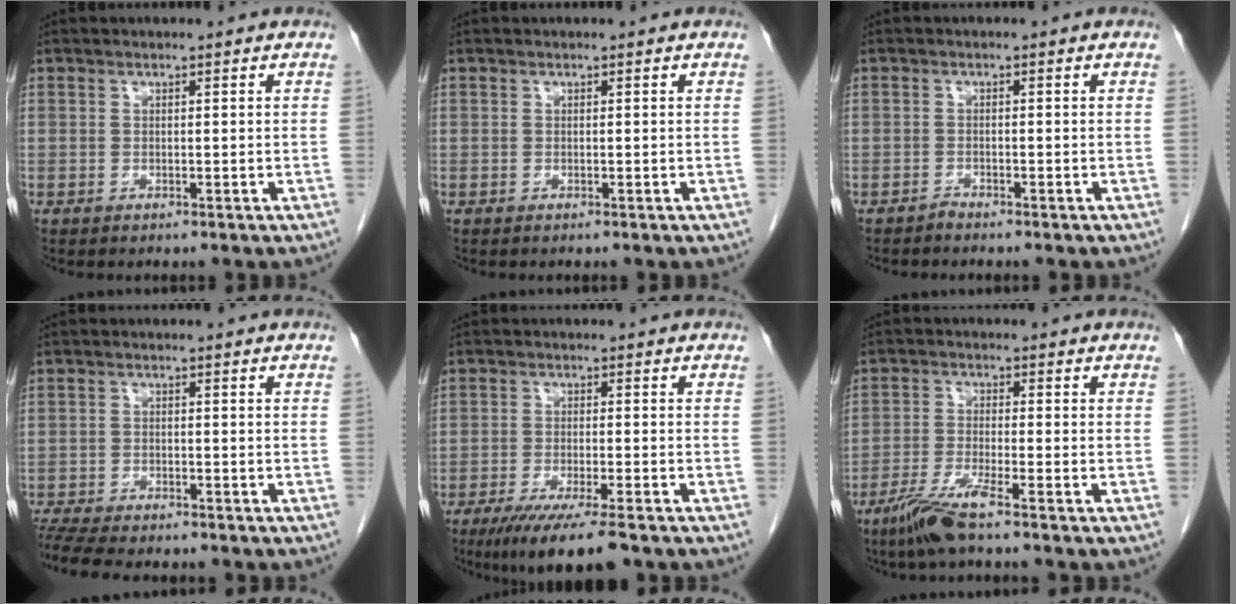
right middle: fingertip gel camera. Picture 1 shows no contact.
{"total": 0.0}
{"total": 0.7, "force": [-0.7, 0.0, 0.0], "torque": [0.001, -0.002, -0.014]}
{"total": 10.4, "force": [-9.1, 1.9, 4.6], "torque": [-0.077, -0.010, -0.139]}
{"total": 9.6, "force": [-7.0, 0.6, 6.6], "torque": [-0.101, -0.023, -0.107]}
{"total": 5.8, "force": [-4.1, -0.4, 4.1], "torque": [-0.088, -0.018, -0.088]}